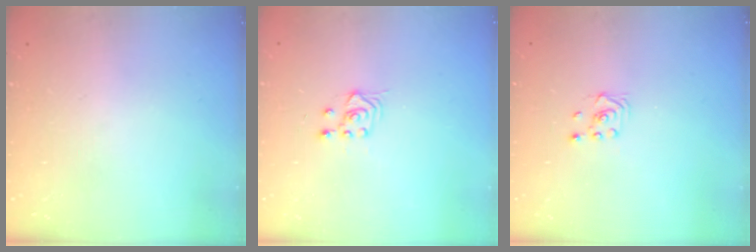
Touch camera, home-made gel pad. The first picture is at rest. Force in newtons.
{"total": 3.2, "press": 2.9, "slide": 1.4}
{"total": 1.6, "press": 1.4, "slide": 0.9}